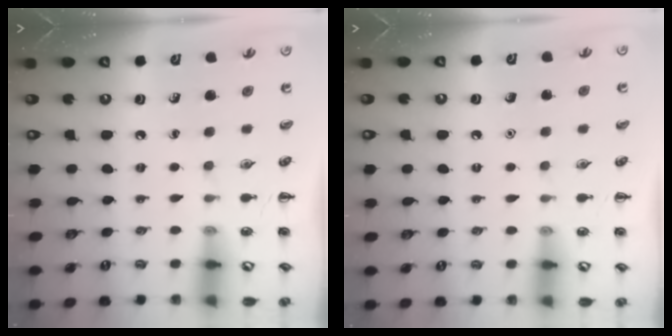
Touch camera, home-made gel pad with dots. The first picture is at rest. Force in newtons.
{"total": 1.5, "press": 1.5, "slide": 0.1}